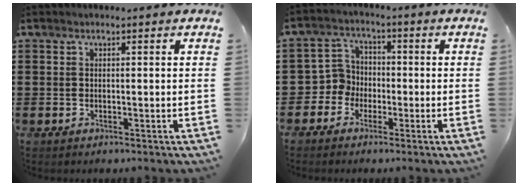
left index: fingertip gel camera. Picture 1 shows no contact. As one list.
[{"total": 4.4, "force": [-2.0, 3.9, 0.4], "torque": [-0.032, 0.009, -0.046]}]